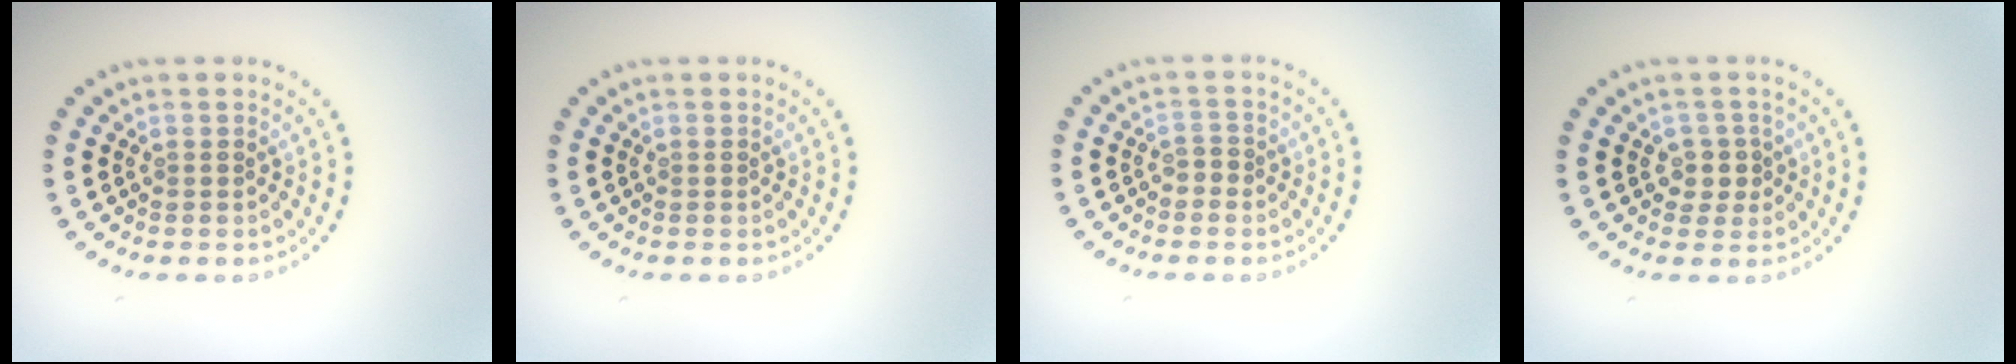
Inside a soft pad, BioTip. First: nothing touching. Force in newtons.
{"total": 0.0}
{"total": 1.0, "press": 0.8, "slide": 0.6}
{"total": 1.8, "press": 1.4, "slide": 1.1}